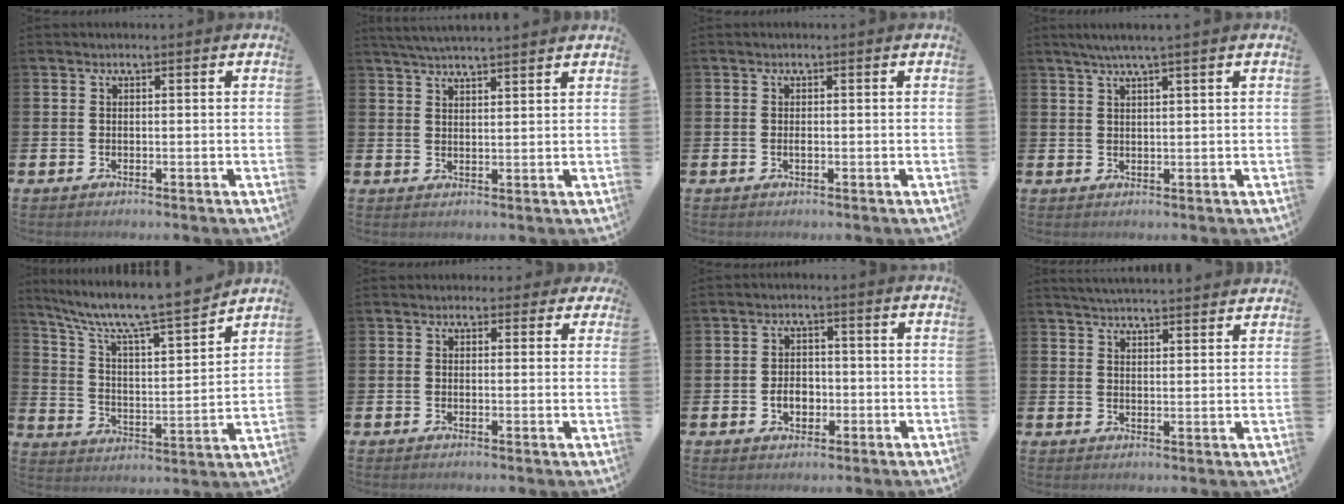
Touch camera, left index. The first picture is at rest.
{"total": 4.0, "force": [3.9, -0.1, 0.9], "torque": [-0.033, -0.009, 0.073]}
{"total": 0.5, "force": [-0.1, 0.2, 0.5], "torque": [-0.015, 0.000, -0.001]}
{"total": 2.7, "force": [2.0, -0.4, 1.7], "torque": [-0.039, 0.003, 0.037]}
{"total": 9.1, "force": [8.3, 0.8, 3.8], "torque": [-0.110, -0.062, 0.138]}
{"total": 1.3, "force": [0.7, 1.1, 0.1], "torque": [0.004, 0.007, 0.009]}
{"total": 3.3, "force": [-0.9, 2.4, 2.1], "torque": [-0.022, -0.005, -0.023]}
{"total": 4.2, "force": [4.2, -0.2, 0.1], "torque": [-0.008, -0.026, 0.075]}